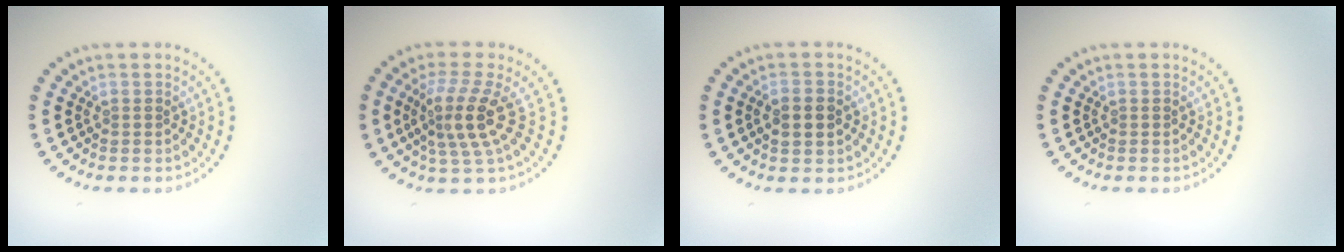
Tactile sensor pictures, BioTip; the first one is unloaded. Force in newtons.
{"total": 3.9, "press": 3.0, "slide": 2.5}
{"total": 2.4, "press": 2.4, "slide": 0.3}
{"total": 0.0}